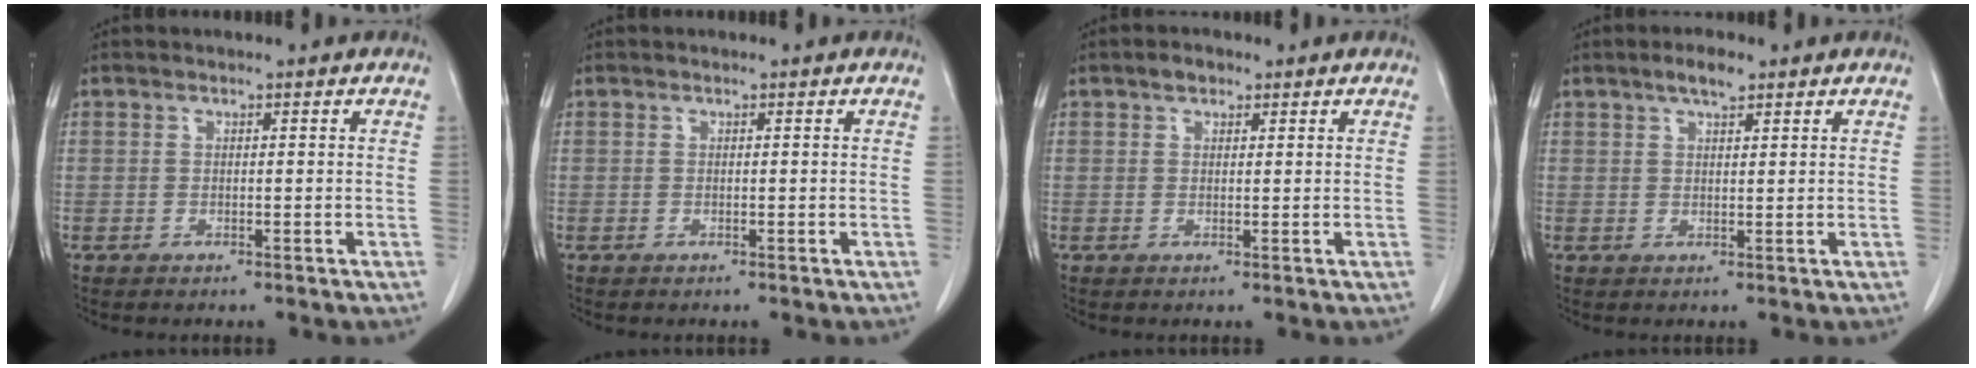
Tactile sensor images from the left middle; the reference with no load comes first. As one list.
[{"total": 0.0}, {"total": 1.7, "force": [1.1, 1.0, 0.8], "torque": [-0.014, 0.004, 0.017]}, {"total": 3.1, "force": [2.2, 0.8, 2.1], "torque": [-0.039, 0.005, 0.037]}]